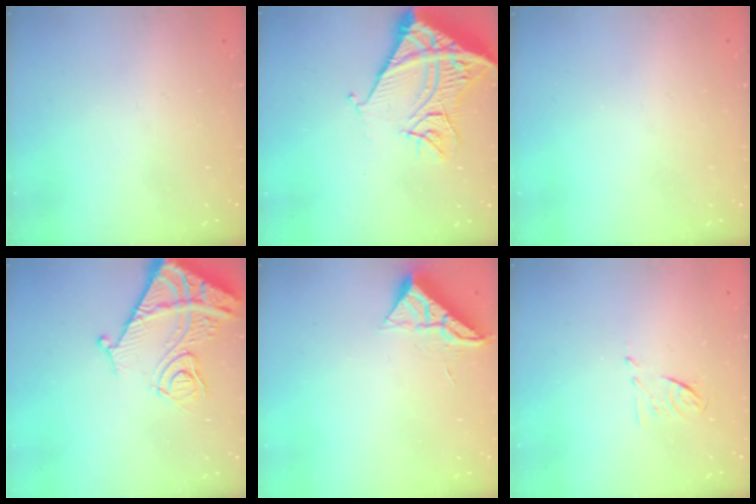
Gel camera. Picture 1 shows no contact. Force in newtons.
{"total": 16.2, "press": 16.1, "slide": 2.1}
{"total": 0.0}
{"total": 13.8, "press": 13.8, "slide": 1.4}
{"total": 6.5, "press": 6.5, "slide": 0.1}
{"total": 5.1, "press": 5.0, "slide": 1.1}